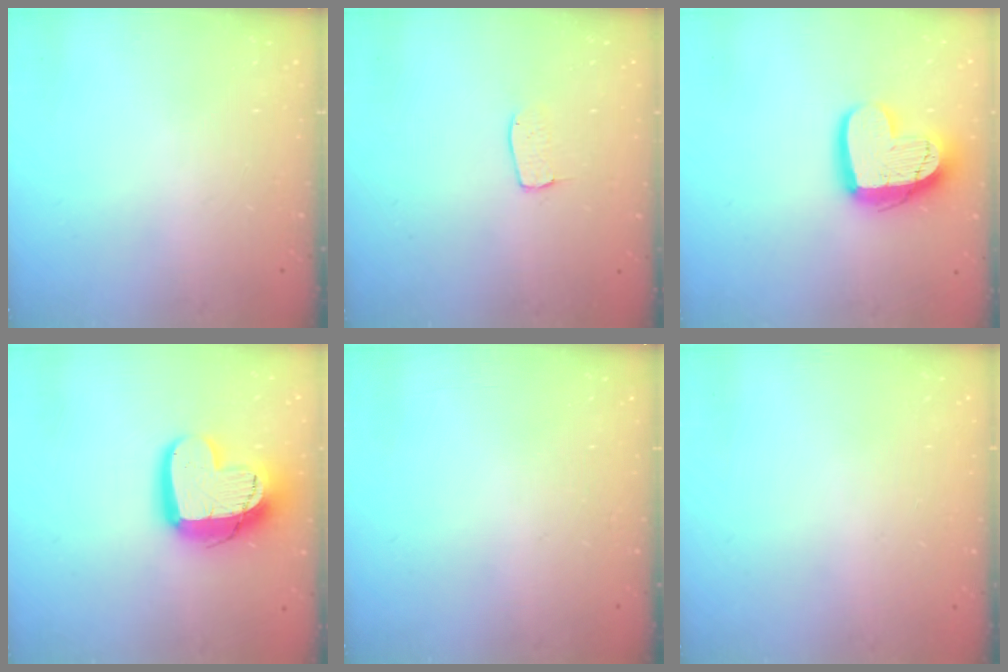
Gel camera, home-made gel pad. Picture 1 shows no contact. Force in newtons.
{"total": 3.8, "press": 3.8, "slide": 0.2}
{"total": 16.3, "press": 16.3, "slide": 1.3}
{"total": 16.8, "press": 16.7, "slide": 1.5}
{"total": 0.0}
{"total": 0.0}